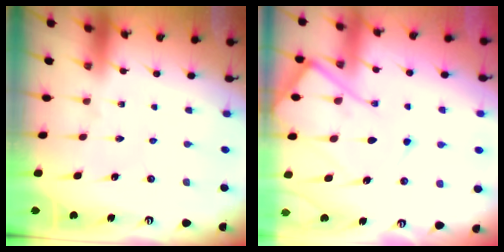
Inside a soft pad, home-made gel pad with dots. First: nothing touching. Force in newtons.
{"total": 13.1, "press": 13.0, "slide": 1.4}